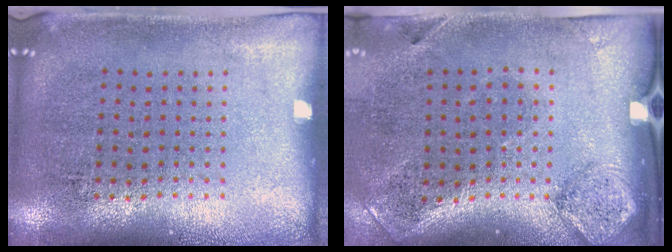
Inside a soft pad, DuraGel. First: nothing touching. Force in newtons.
{"total": 1.9, "press": 1.1, "slide": 1.6}